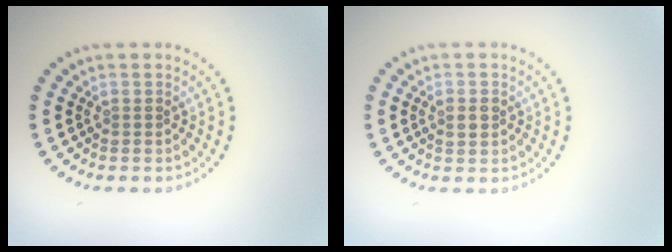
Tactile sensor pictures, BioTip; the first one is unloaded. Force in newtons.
{"total": 1.0, "press": 1.0, "slide": 0.0}